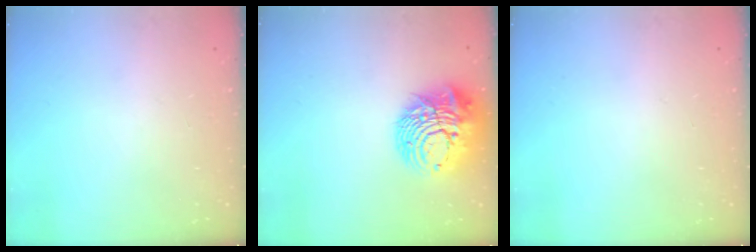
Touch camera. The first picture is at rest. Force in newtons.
{"total": 15.9, "press": 15.8, "slide": 1.6}
{"total": 0.0}